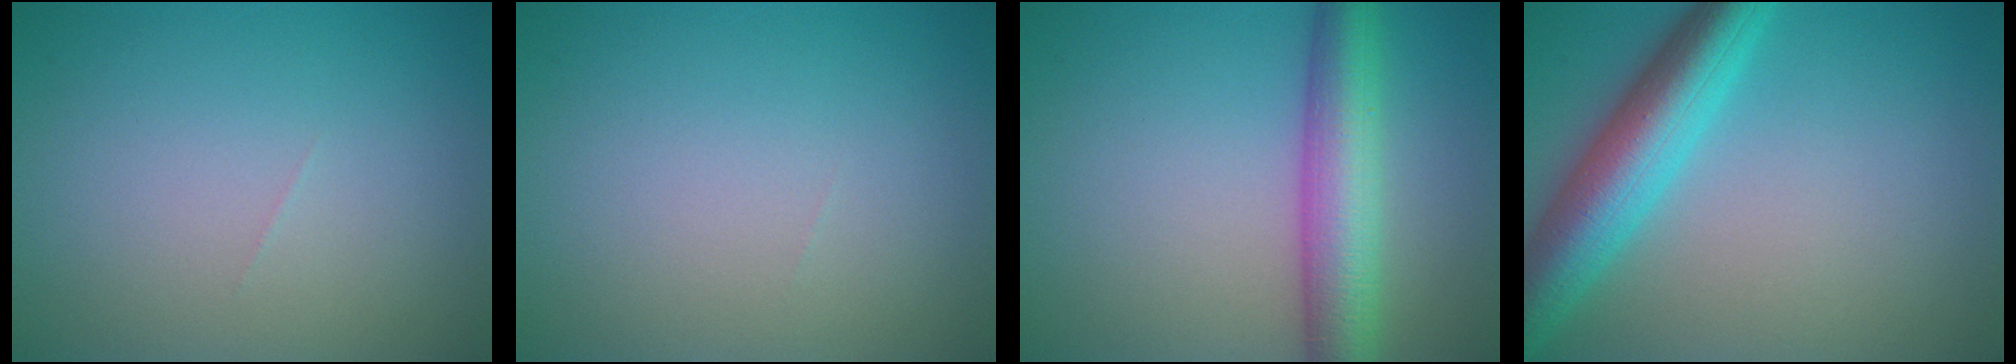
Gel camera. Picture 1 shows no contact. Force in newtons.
{"total": 0.0}
{"total": 6.5, "press": 6.5, "slide": 0.2}
{"total": 7.3, "press": 7.3, "slide": 0.2}